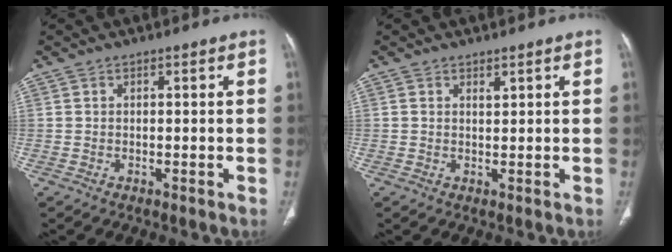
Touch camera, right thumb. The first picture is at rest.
{"total": 0.8, "force": [0.6, 0.3, 0.4], "torque": [-0.004, -0.006, 0.012]}